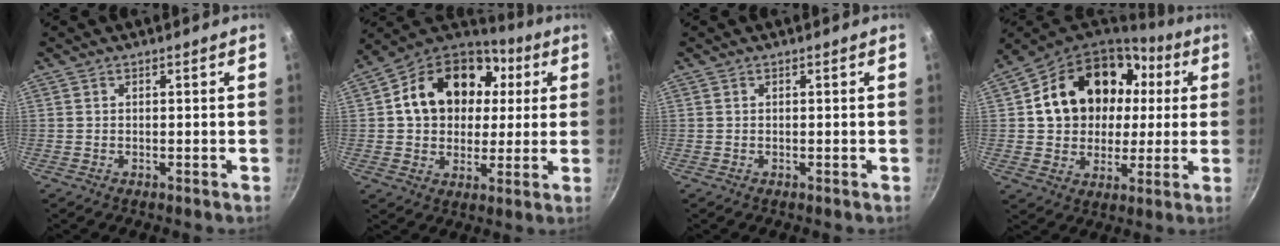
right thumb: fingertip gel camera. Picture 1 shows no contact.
{"total": 20.7, "force": [4.5, 15.9, 12.4], "torque": [-0.190, 0.026, 0.070]}
{"total": 0.0}
{"total": 22.5, "force": [4.8, 17.5, 13.3], "torque": [-0.206, 0.036, 0.088]}